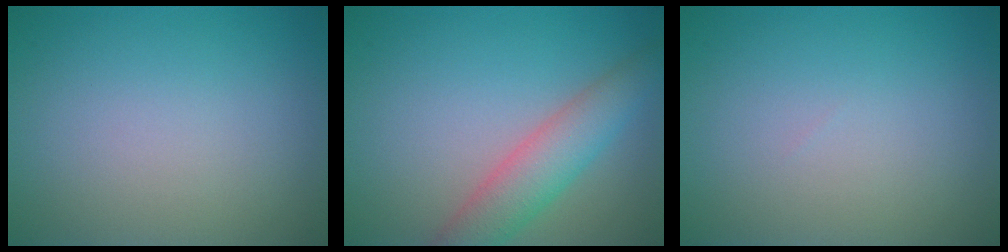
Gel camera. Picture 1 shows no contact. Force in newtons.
{"total": 4.6, "press": 4.6, "slide": 0.4}
{"total": 0.0}